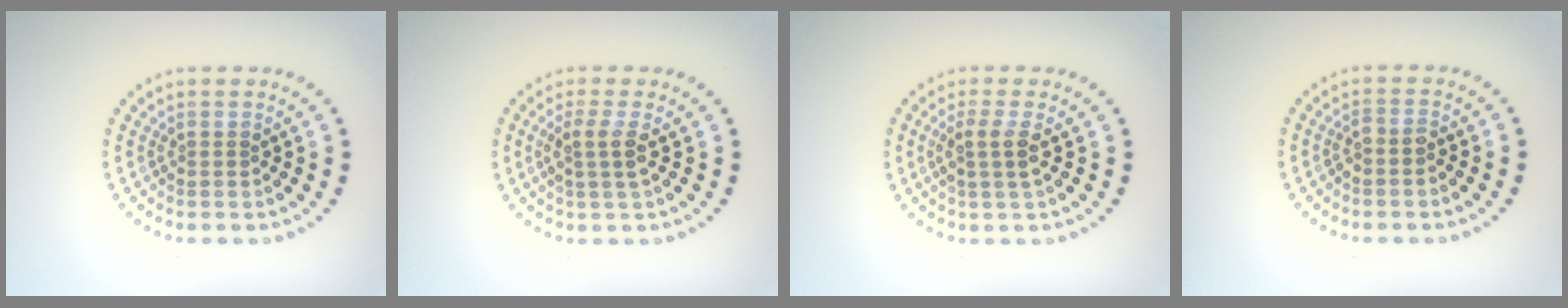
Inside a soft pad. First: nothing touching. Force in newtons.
{"total": 2.0, "press": 1.6, "slide": 1.2}
{"total": 2.1, "press": 1.7, "slide": 1.1}
{"total": 1.0, "press": 0.8, "slide": 0.6}